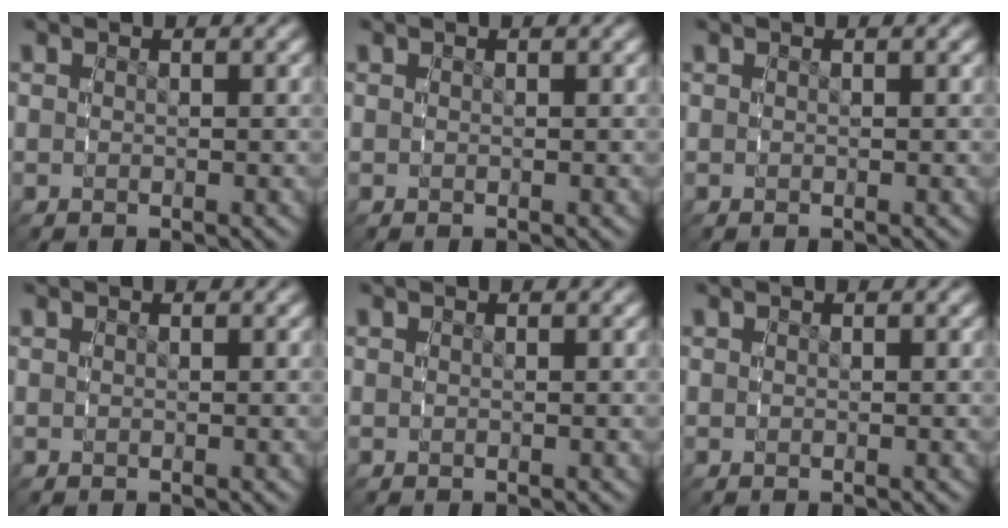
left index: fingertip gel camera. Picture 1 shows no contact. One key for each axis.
{"total": 0.0}
{"total": 0.0}
{"total": 0.0}
{"total": 0.0}
{"total": 0.0}